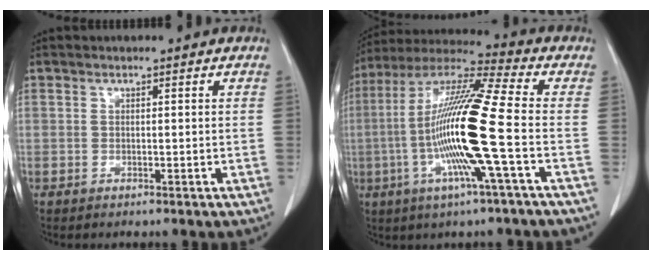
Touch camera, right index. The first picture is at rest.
{"total": 17.5, "force": [-3.3, -0.6, 17.2], "torque": [-0.341, -0.006, -0.077]}